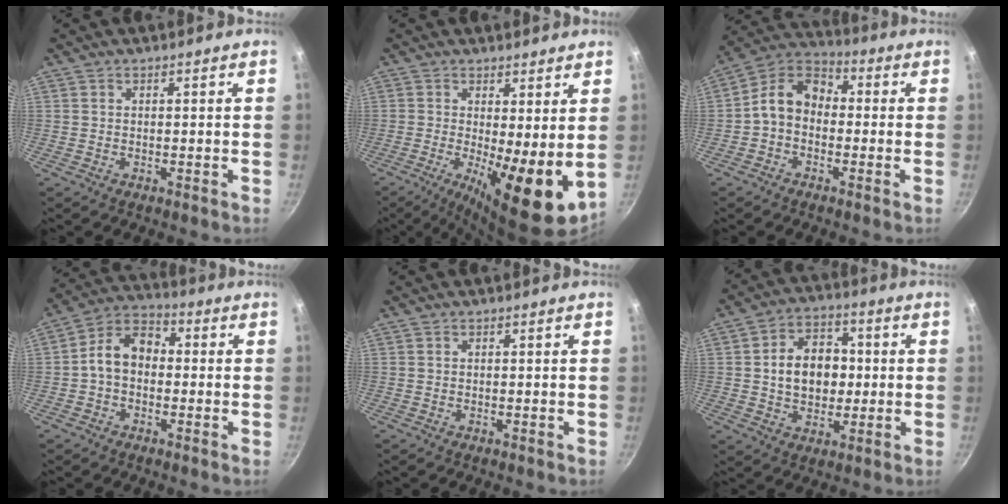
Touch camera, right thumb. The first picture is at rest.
{"total": 12.2, "force": [-0.4, 3.8, 11.6], "torque": [-0.168, -0.023, -0.003]}
{"total": 9.2, "force": [-1.1, 6.9, 5.9], "torque": [-0.086, 0.041, -0.044]}
{"total": 8.9, "force": [-0.6, 6.5, 6.1], "torque": [-0.084, 0.036, -0.031]}
{"total": 0.0}
{"total": 11.8, "force": [0.5, 9.0, 7.7], "torque": [-0.089, 0.017, 0.004]}